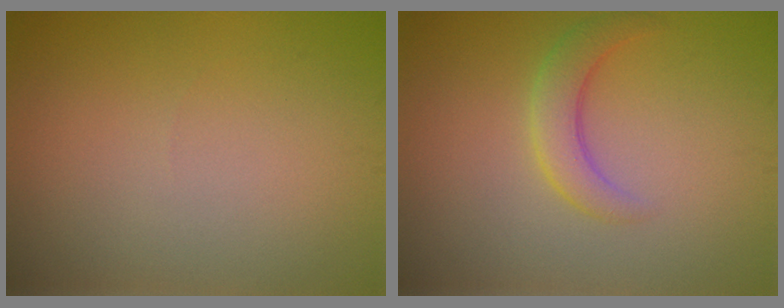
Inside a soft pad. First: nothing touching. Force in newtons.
{"total": 2.8, "press": 2.8, "slide": 0.1}